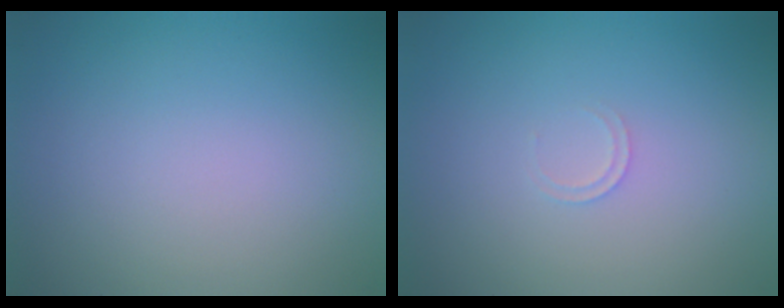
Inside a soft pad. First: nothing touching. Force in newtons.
{"total": 0.7, "press": 0.7, "slide": 0.1}